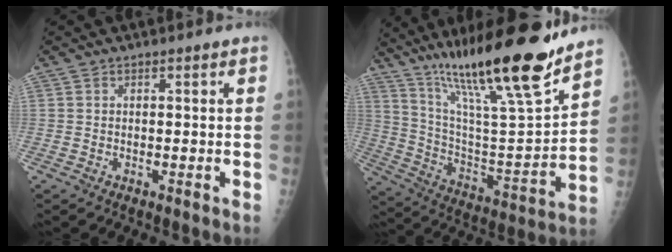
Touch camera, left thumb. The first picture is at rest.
{"total": 25.7, "force": [18.8, 3.1, 17.3], "torque": [-0.265, -0.075, 0.327]}